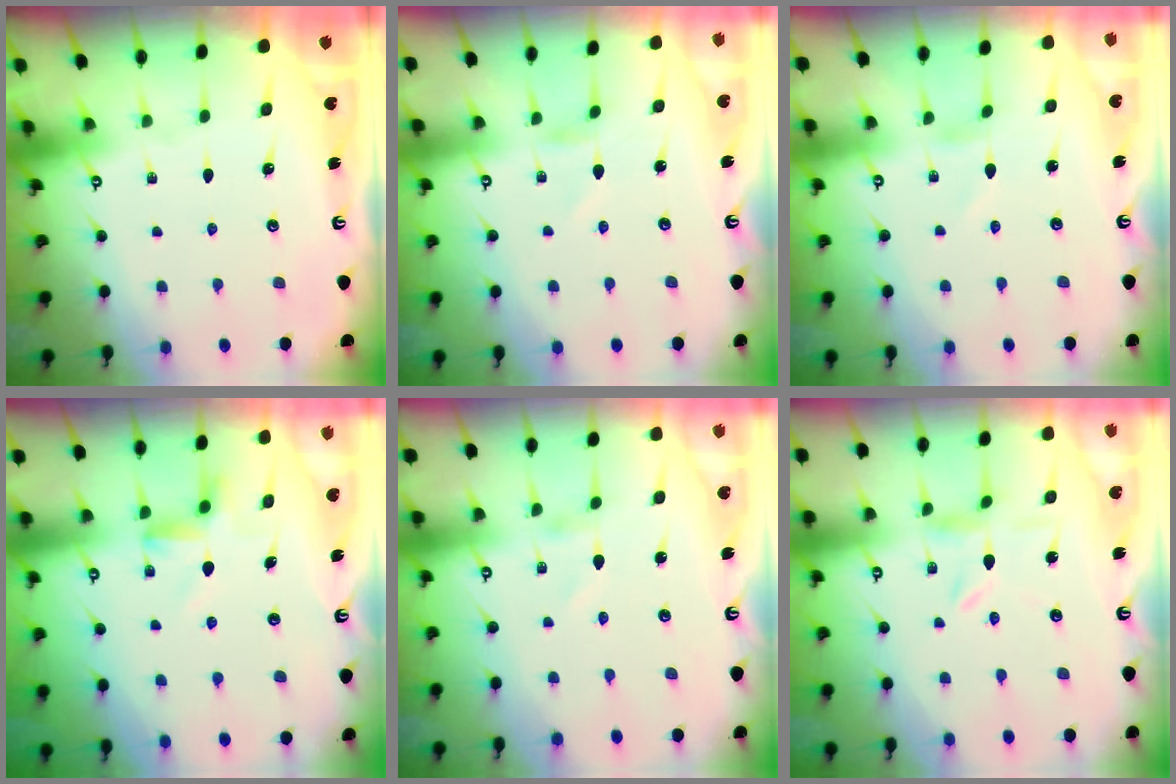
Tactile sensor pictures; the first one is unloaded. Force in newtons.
{"total": 0.0}
{"total": 0.0}
{"total": 3.4, "press": 3.3, "slide": 0.9}
{"total": 0.9, "press": 0.8, "slide": 0.1}
{"total": 2.6, "press": 2.5, "slide": 0.4}